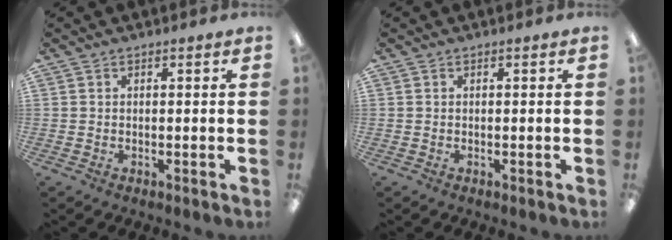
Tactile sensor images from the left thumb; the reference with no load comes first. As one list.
[{"total": 0.0}]